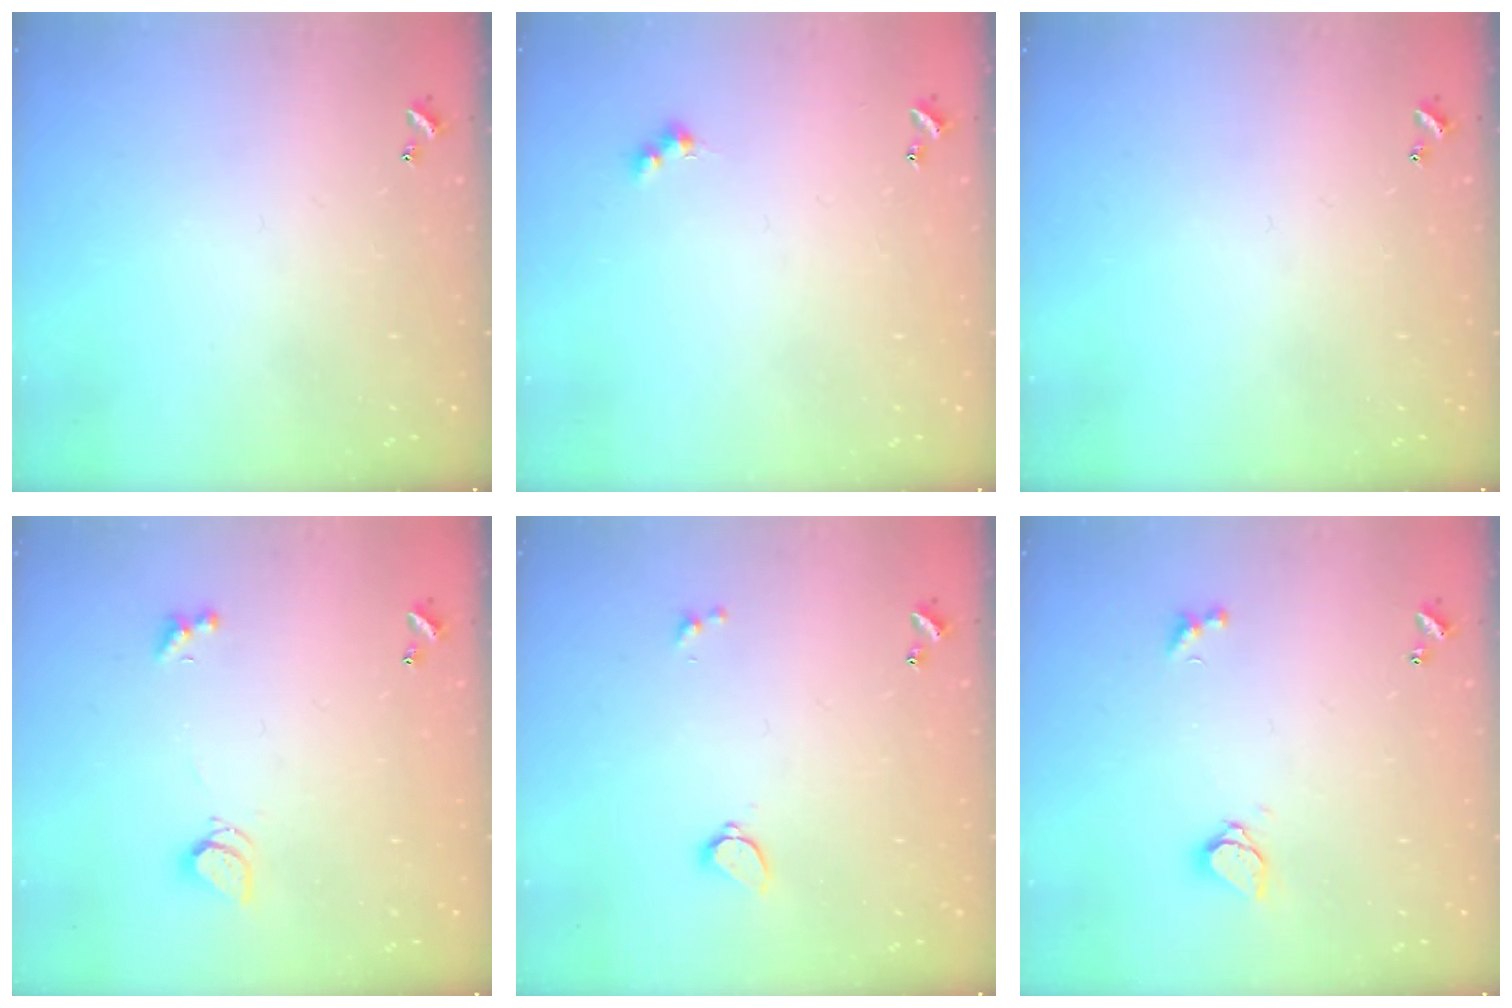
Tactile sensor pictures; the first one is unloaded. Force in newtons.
{"total": 3.0, "press": 2.9, "slide": 0.5}
{"total": 0.0}
{"total": 2.5, "press": 2.5, "slide": 0.6}
{"total": 1.7, "press": 1.6, "slide": 0.5}
{"total": 1.6, "press": 1.5, "slide": 0.5}